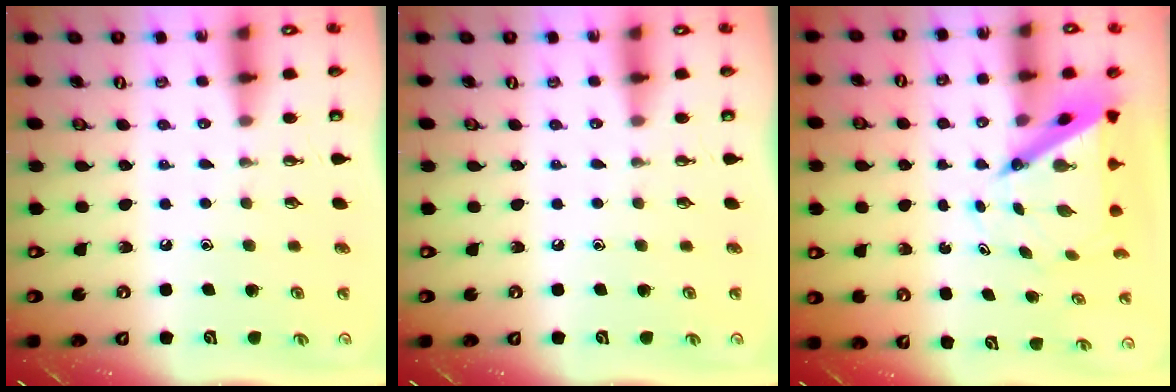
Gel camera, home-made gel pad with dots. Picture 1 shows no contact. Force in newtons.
{"total": 0.0}
{"total": 7.2, "press": 7.1, "slide": 0.7}